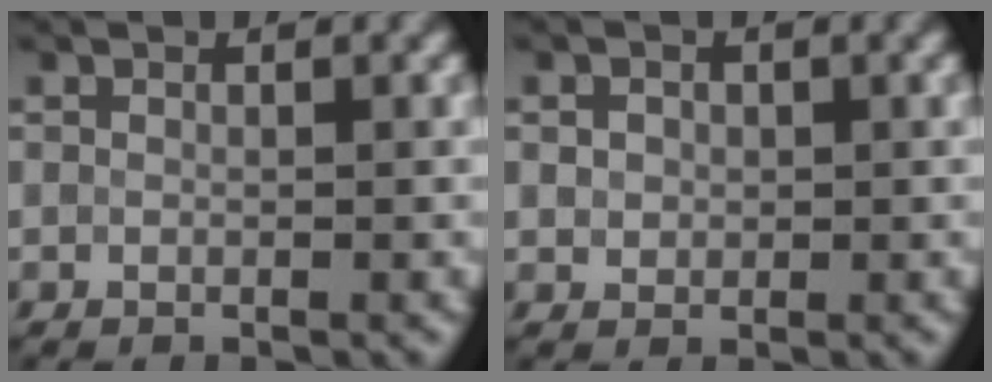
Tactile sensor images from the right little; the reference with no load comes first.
{"total": 2.0, "force": [0.7, 1.6, 1.0], "torque": [-0.014, 0.012, 0.006]}